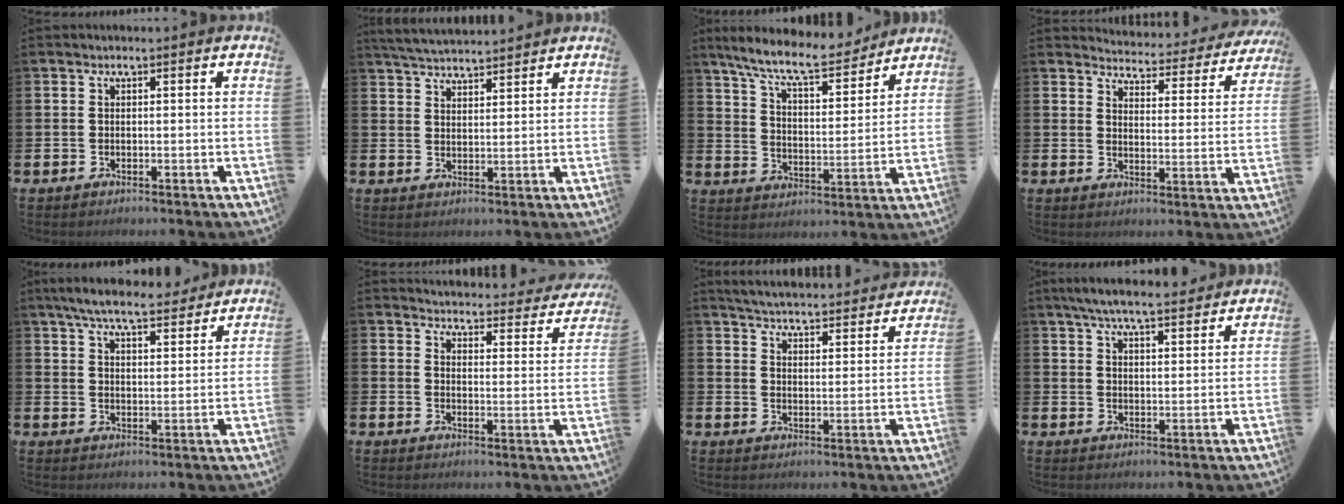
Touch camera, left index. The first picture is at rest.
{"total": 4.4, "force": [4.4, 0.3, 0.4], "torque": [-0.016, -0.025, 0.079]}
{"total": 9.7, "force": [8.7, 1.6, 3.9], "torque": [-0.107, -0.050, 0.150]}
{"total": 4.2, "force": [4.2, 0.7, 0.3], "torque": [-0.011, -0.040, 0.066]}
{"total": 6.9, "force": [6.4, 1.3, 2.3], "torque": [-0.054, -0.031, 0.111]}
{"total": 3.8, "force": [3.7, 0.5, 0.4], "torque": [-0.020, -0.034, 0.058]}
{"total": 5.4, "force": [5.4, 0.4, 0.3], "torque": [-0.022, -0.046, 0.092]}
{"total": 6.4, "force": [6.0, 0.8, 2.1], "torque": [-0.046, -0.025, 0.106]}